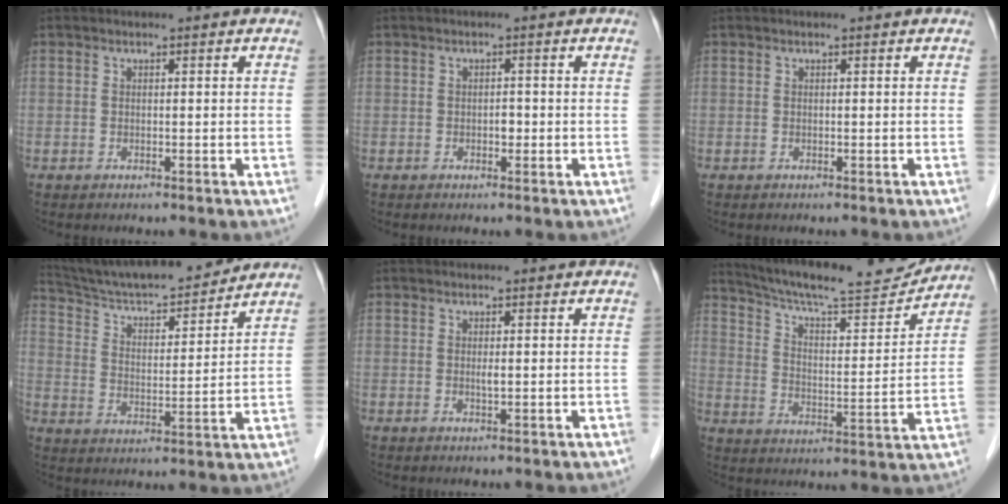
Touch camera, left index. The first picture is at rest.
{"total": 1.0, "force": [-0.4, 0.6, 0.7], "torque": [-0.009, 0.000, -0.009]}
{"total": 0.0}
{"total": 18.1, "force": [16.7, 2.2, 6.6], "torque": [-0.115, 0.008, 0.267]}
{"total": 0.7, "force": [0.0, 0.1, 0.7], "torque": [-0.017, -0.005, -0.001]}
{"total": 18.0, "force": [16.7, 1.9, 6.3], "torque": [-0.110, -0.011, 0.248]}